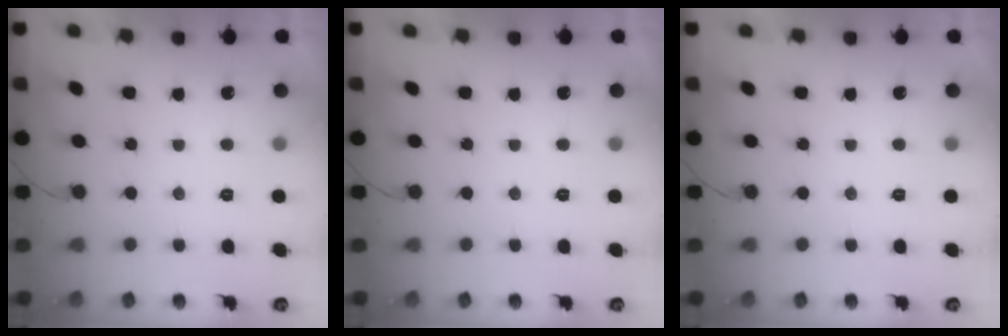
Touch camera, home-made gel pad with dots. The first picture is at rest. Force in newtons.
{"total": 0.0}
{"total": 0.0}